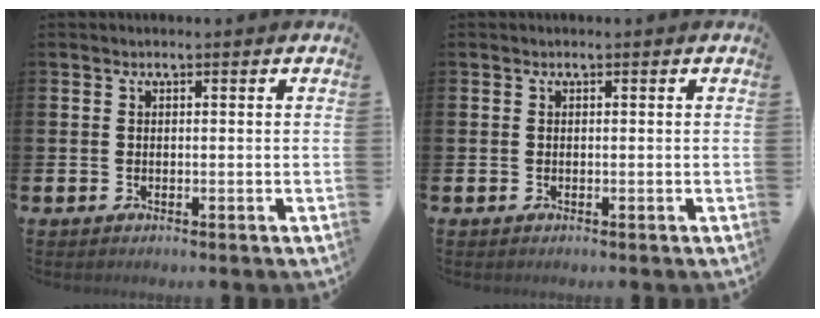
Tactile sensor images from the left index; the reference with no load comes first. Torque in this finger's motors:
{"motor_torque": [-0.03, -0.02, -0.01, 0.00]}